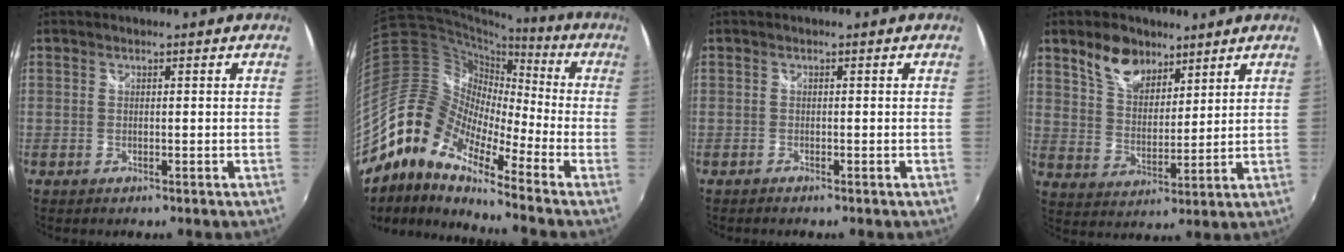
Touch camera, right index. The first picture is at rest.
{"total": 14.5, "force": [-9.6, 6.1, 9.1], "torque": [-0.149, 0.007, -0.210]}
{"total": 0.7, "force": [-0.7, 0.2, 0.1], "torque": [-0.004, -0.004, -0.014]}
{"total": 8.7, "force": [6.1, 4.8, 4.1], "torque": [-0.072, 0.014, 0.114]}